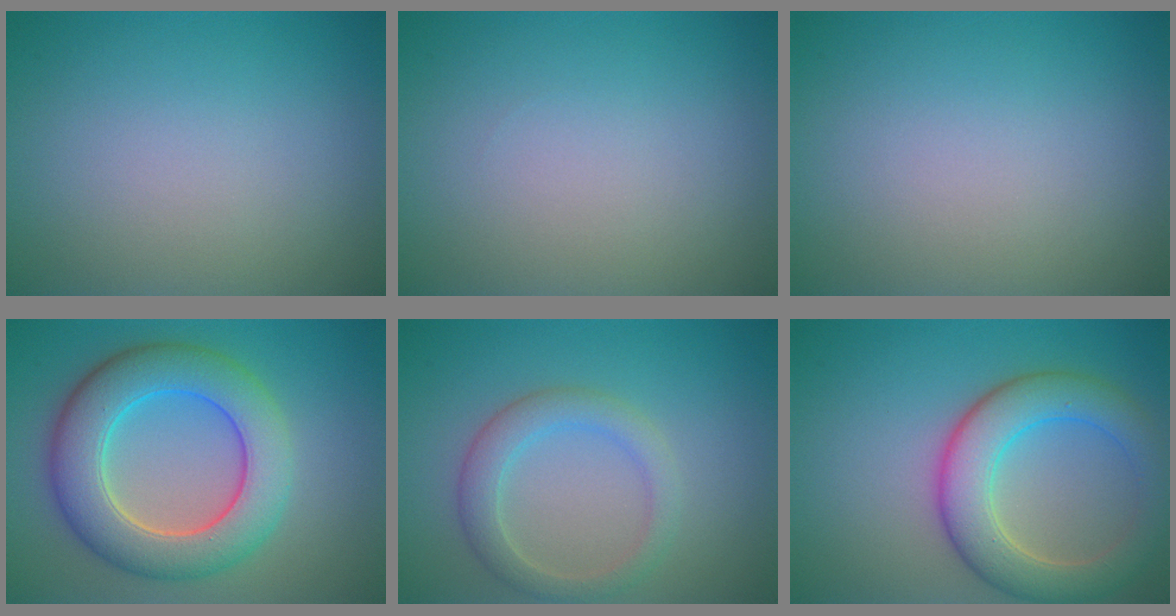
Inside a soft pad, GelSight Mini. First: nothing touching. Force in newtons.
{"total": 0.0}
{"total": 0.0}
{"total": 8.3, "press": 8.3, "slide": 0.6}
{"total": 3.1, "press": 3.1, "slide": 0.1}
{"total": 6.5, "press": 6.5, "slide": 0.2}